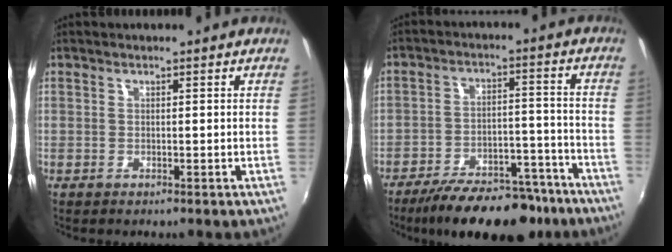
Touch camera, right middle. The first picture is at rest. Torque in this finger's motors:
{"motor_torque": [0.89, -1.12, 0.83, 0.21]}